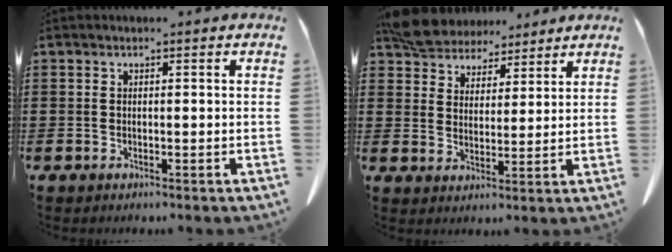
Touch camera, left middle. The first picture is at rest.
{"total": 6.2, "force": [5.7, 2.2, 0.5], "torque": [-0.039, -0.018, 0.110]}